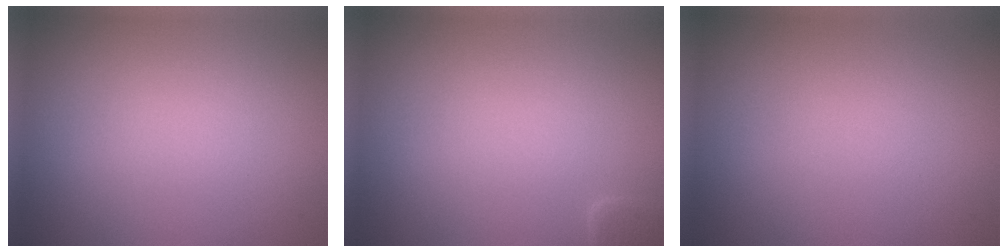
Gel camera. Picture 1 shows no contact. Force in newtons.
{"total": 0.8, "press": 0.8, "slide": 0.1}
{"total": 0.0}